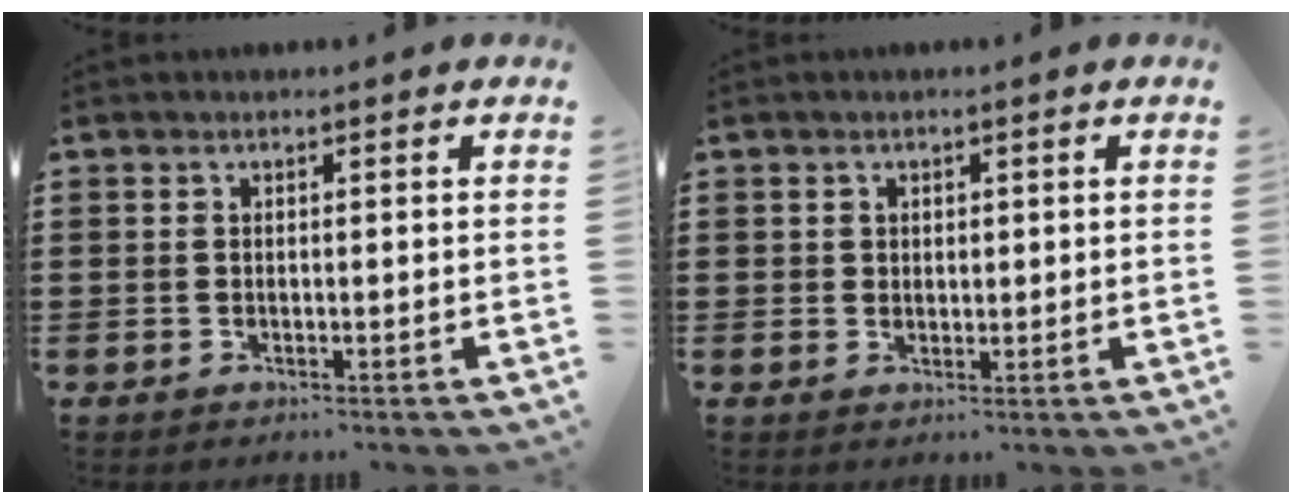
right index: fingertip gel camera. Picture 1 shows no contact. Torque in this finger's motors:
{"motor_torque": [-0.23, 0.58, -0.02, -0.01]}